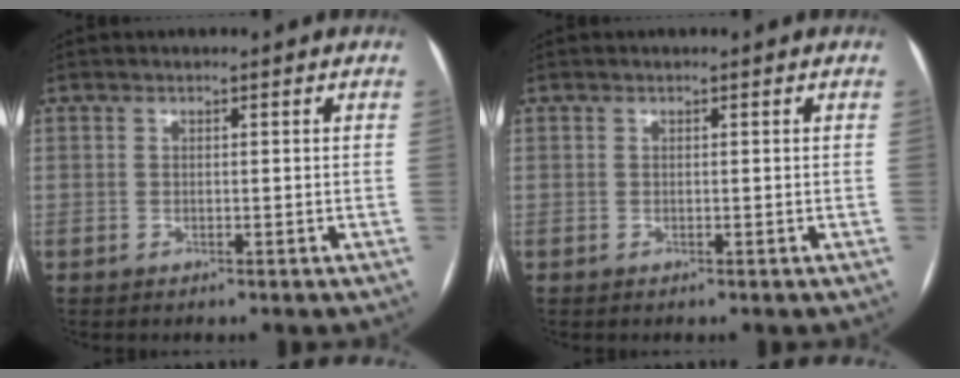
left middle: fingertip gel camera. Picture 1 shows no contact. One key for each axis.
{"total": 0.0}